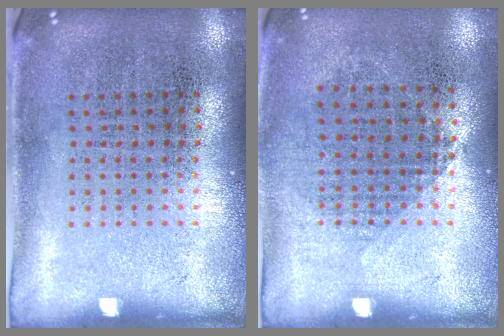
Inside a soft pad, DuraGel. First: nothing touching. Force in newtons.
{"total": 0.8, "press": 0.7, "slide": 0.4}